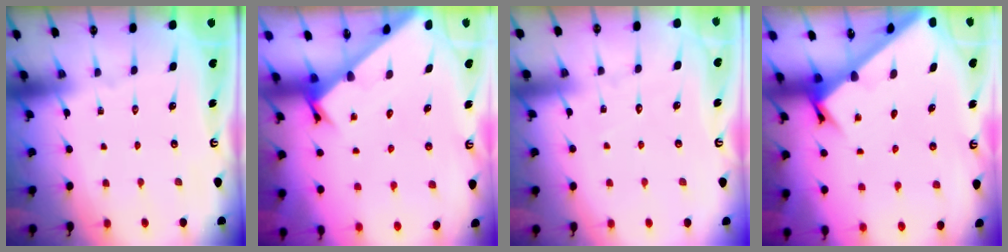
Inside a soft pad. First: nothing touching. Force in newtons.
{"total": 2.4, "press": 2.4, "slide": 0.0}
{"total": 3.1, "press": 3.1, "slide": 0.2}
{"total": 2.6, "press": 2.6, "slide": 0.2}